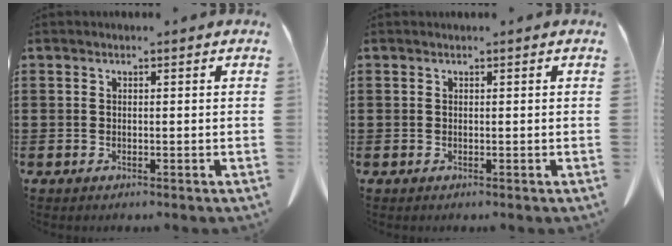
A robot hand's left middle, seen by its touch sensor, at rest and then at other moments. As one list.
[{"total": 0.0}]